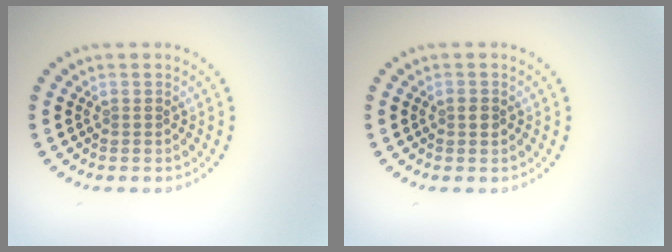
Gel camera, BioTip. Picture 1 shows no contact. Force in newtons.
{"total": 1.0, "press": 1.0, "slide": 0.1}